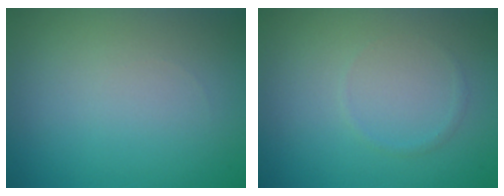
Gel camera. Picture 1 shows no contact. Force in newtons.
{"total": 0.5, "press": 0.5, "slide": 0.0}